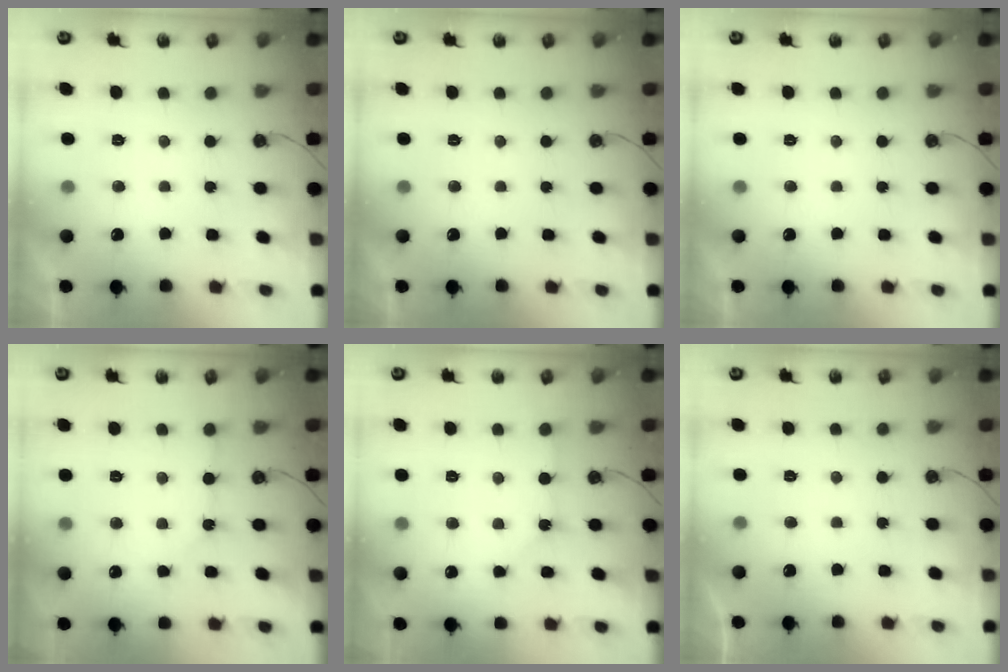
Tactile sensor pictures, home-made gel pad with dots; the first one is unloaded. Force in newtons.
{"total": 0.0}
{"total": 0.0}
{"total": 2.9, "press": 2.8, "slide": 0.4}
{"total": 0.9, "press": 0.8, "slide": 0.2}
{"total": 0.0}